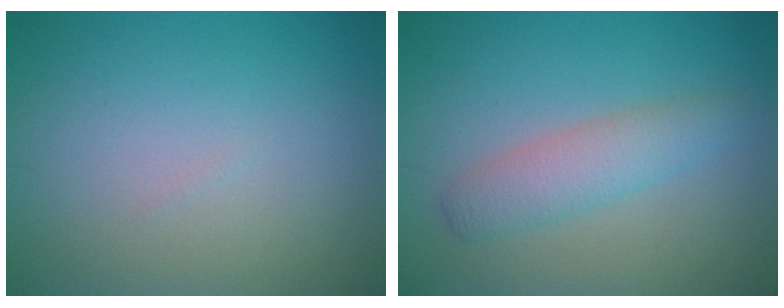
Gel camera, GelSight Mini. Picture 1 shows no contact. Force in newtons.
{"total": 3.1, "press": 3.1, "slide": 0.1}